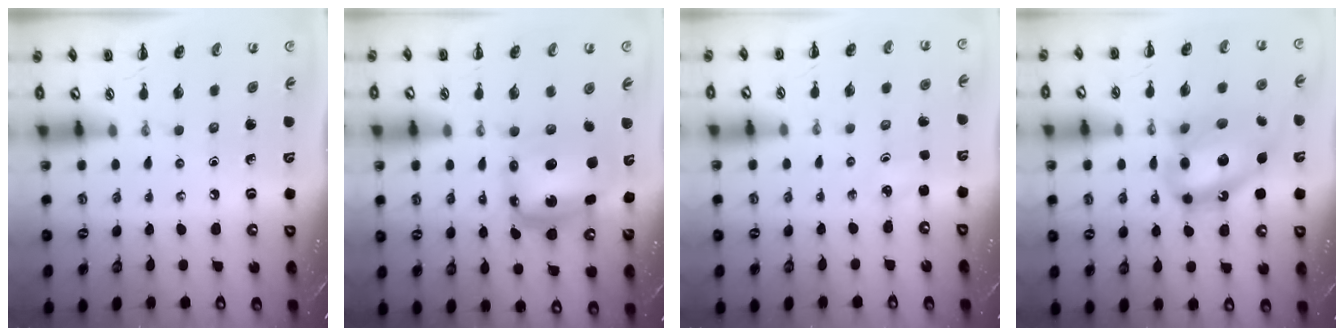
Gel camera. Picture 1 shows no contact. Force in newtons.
{"total": 6.6, "press": 6.3, "slide": 2.0}
{"total": 2.5, "press": 2.4, "slide": 0.8}
{"total": 17.3, "press": 16.9, "slide": 4.0}